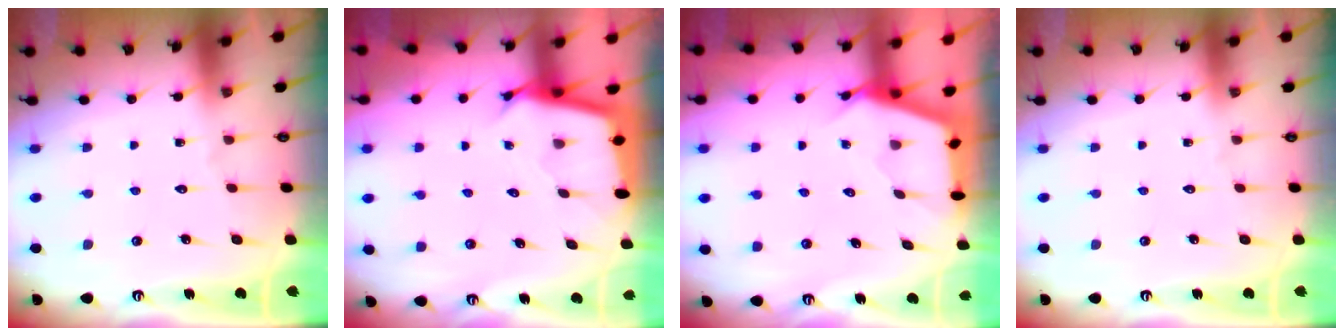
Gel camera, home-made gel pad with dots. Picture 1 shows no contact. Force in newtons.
{"total": 2.7, "press": 2.7, "slide": 0.1}
{"total": 2.5, "press": 2.5, "slide": 0.3}
{"total": 0.0}